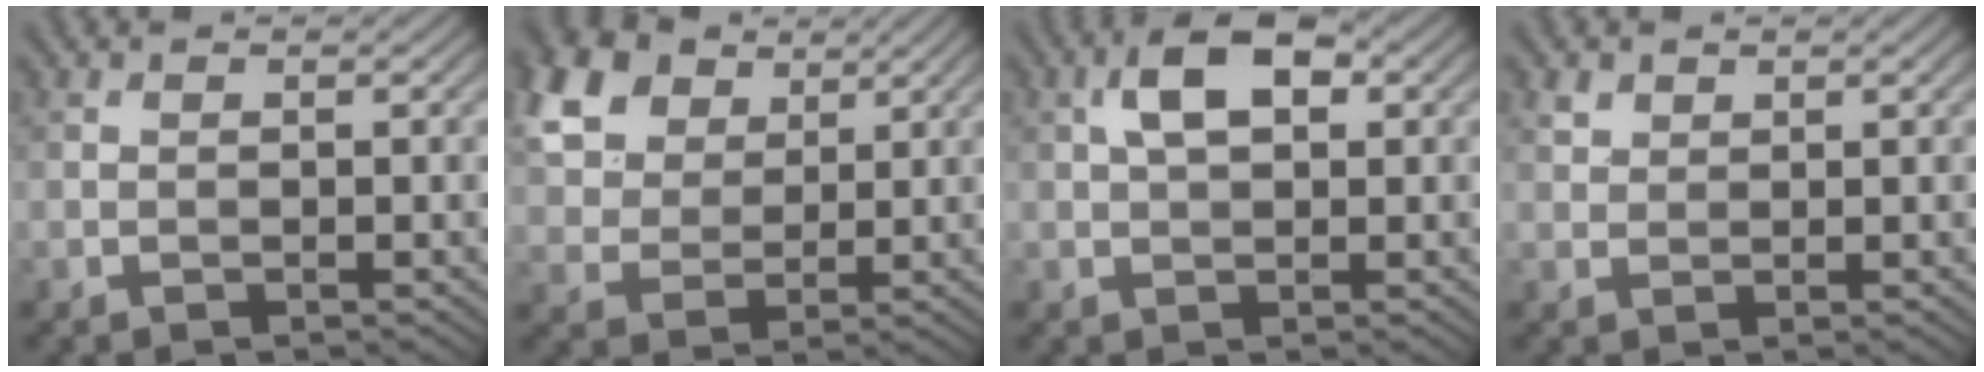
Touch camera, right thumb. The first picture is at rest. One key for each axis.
{"total": 12.0, "fx": 6.3, "fy": 8.1, "fz": 6.3, "tx": -0.189, "ty": 0.020, "tz": 0.128}
{"total": 5.8, "fx": 1.6, "fy": 3.1, "fz": 4.6, "tx": -0.088, "ty": 0.011, "tz": 0.022}
{"total": 1.5, "fx": 1.0, "fy": 1.0, "fz": 0.4, "tx": -0.010, "ty": 0.002, "tz": 0.020}